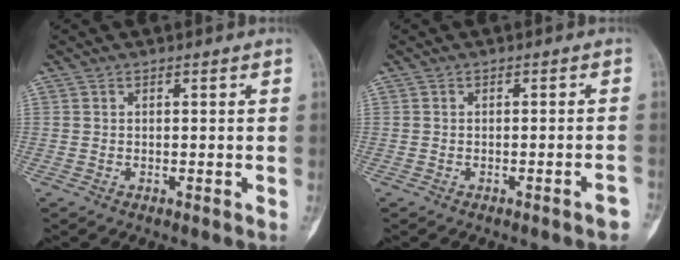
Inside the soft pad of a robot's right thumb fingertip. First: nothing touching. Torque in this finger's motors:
{"motor_torque": [0.74, 0.13, 0.21, -0.37, 0.04]}